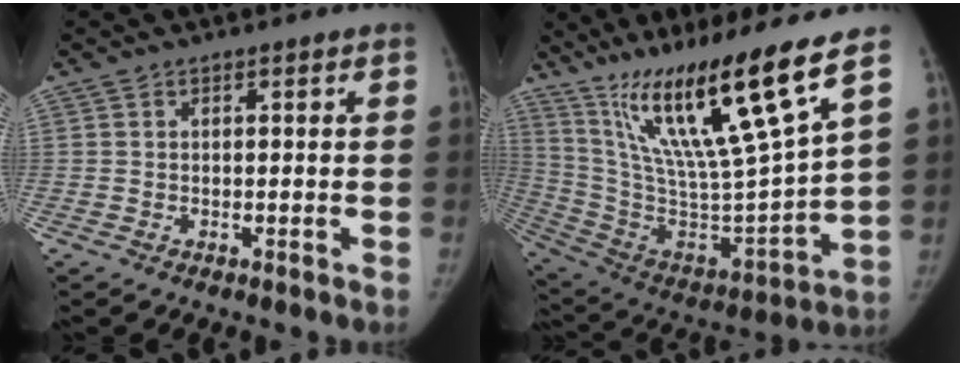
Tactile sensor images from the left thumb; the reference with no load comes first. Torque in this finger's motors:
{"motor_torque": [1.45, -0.25, 1.25, -1.52, 0.60]}